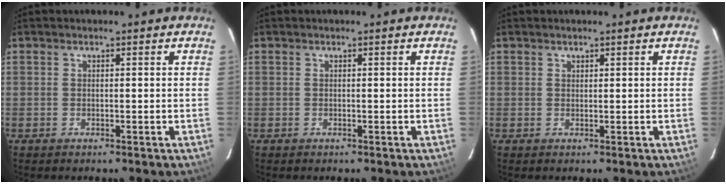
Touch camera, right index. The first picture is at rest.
{"total": 0.0}
{"total": 0.5, "force": [0.4, 0.3, 0.0], "torque": [0.002, 0.001, 0.008]}